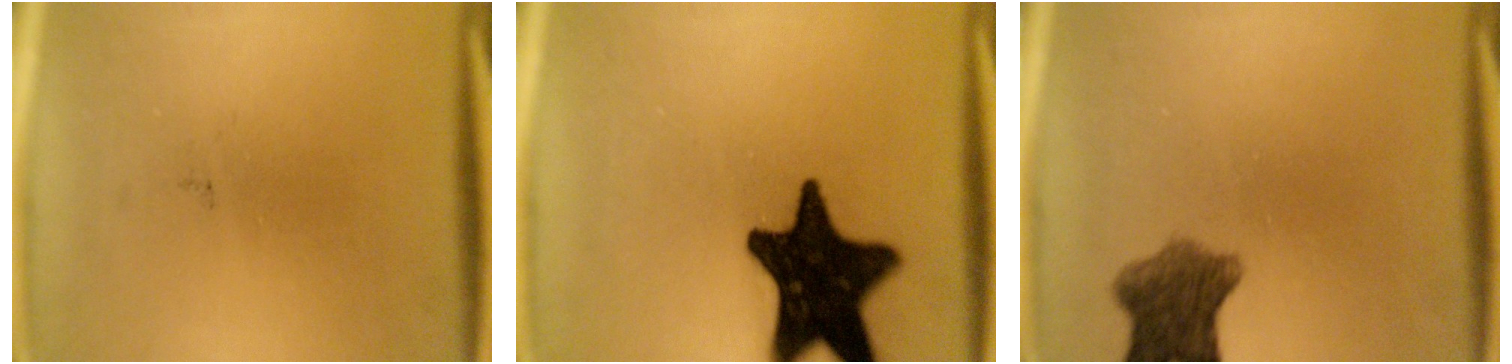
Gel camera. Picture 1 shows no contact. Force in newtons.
{"total": 19.2}
{"total": 7.2}